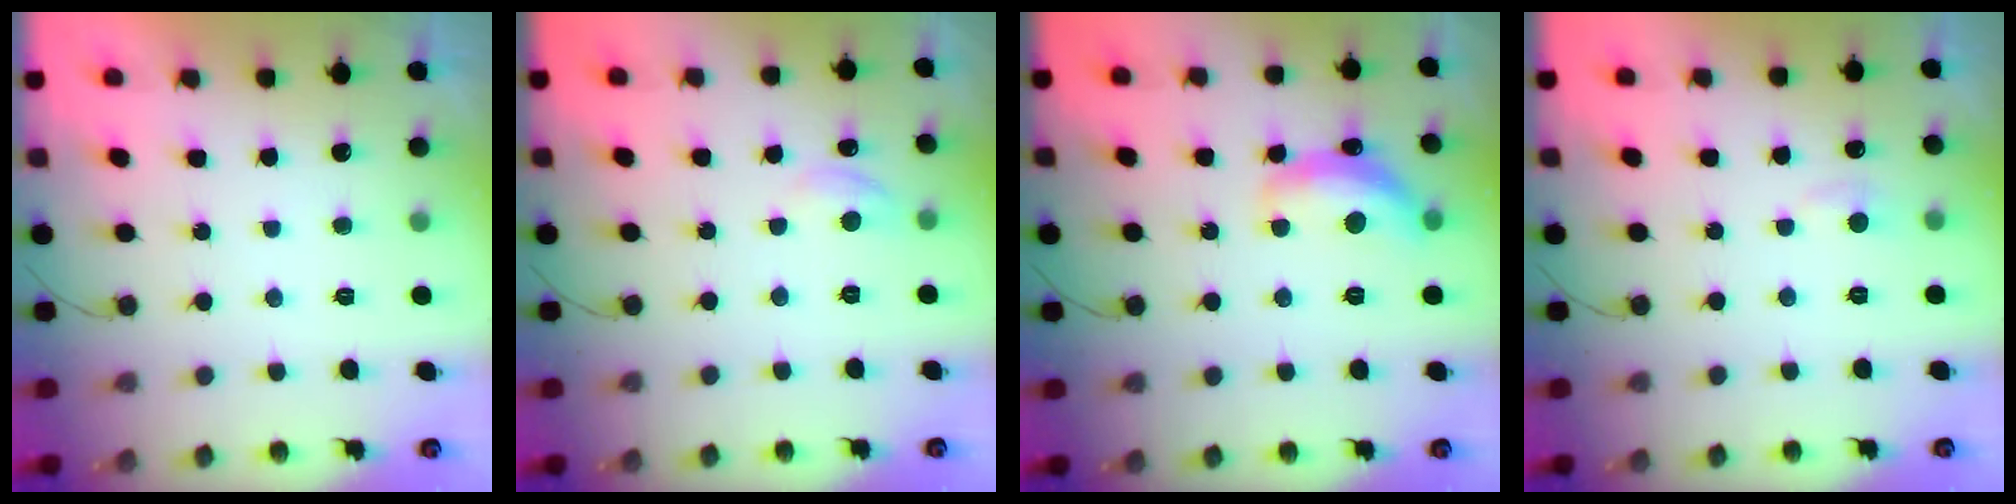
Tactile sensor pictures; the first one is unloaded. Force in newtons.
{"total": 6.6, "press": 6.6, "slide": 0.8}
{"total": 14.6, "press": 14.6, "slide": 0.7}
{"total": 4.1, "press": 4.1, "slide": 0.5}